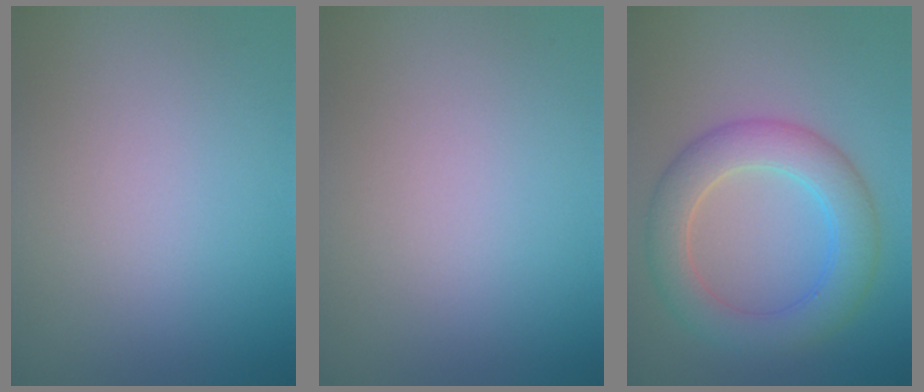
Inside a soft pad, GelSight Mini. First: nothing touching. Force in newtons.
{"total": 0.0}
{"total": 5.7, "press": 5.7, "slide": 0.1}